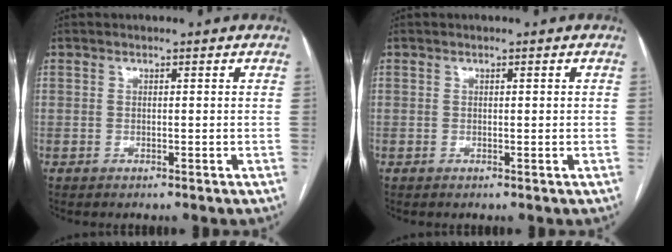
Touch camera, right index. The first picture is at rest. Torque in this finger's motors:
{"motor_torque": [-0.09, -0.06, -0.03, 0.00]}